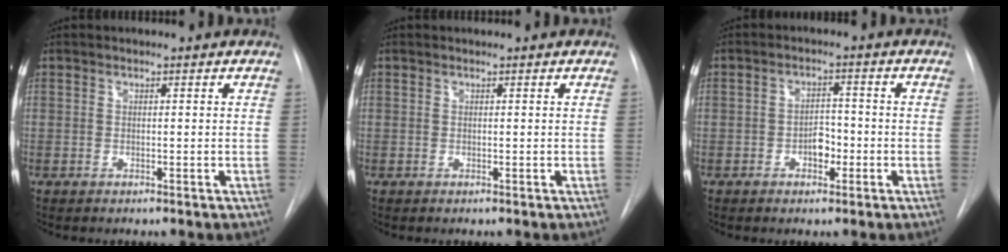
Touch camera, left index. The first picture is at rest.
{"total": 0.0}
{"total": 3.2, "force": [-1.3, 1.9, 2.1], "torque": [-0.028, 0.006, -0.022]}